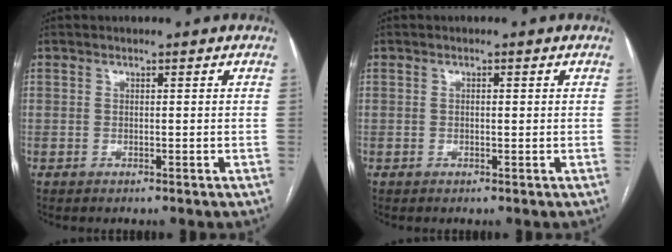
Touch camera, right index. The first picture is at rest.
{"total": 0.7, "force": [0.1, 0.2, 0.7], "torque": [-0.012, 0.001, 0.001]}